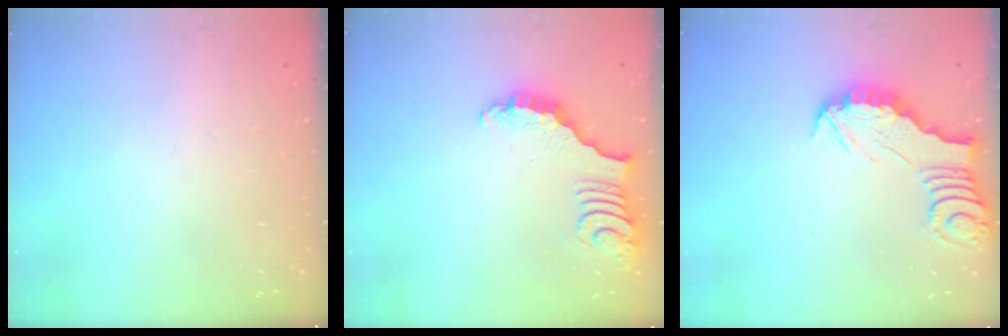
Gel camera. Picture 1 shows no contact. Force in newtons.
{"total": 3.6, "press": 3.5, "slide": 0.7}
{"total": 2.7, "press": 2.7, "slide": 0.1}